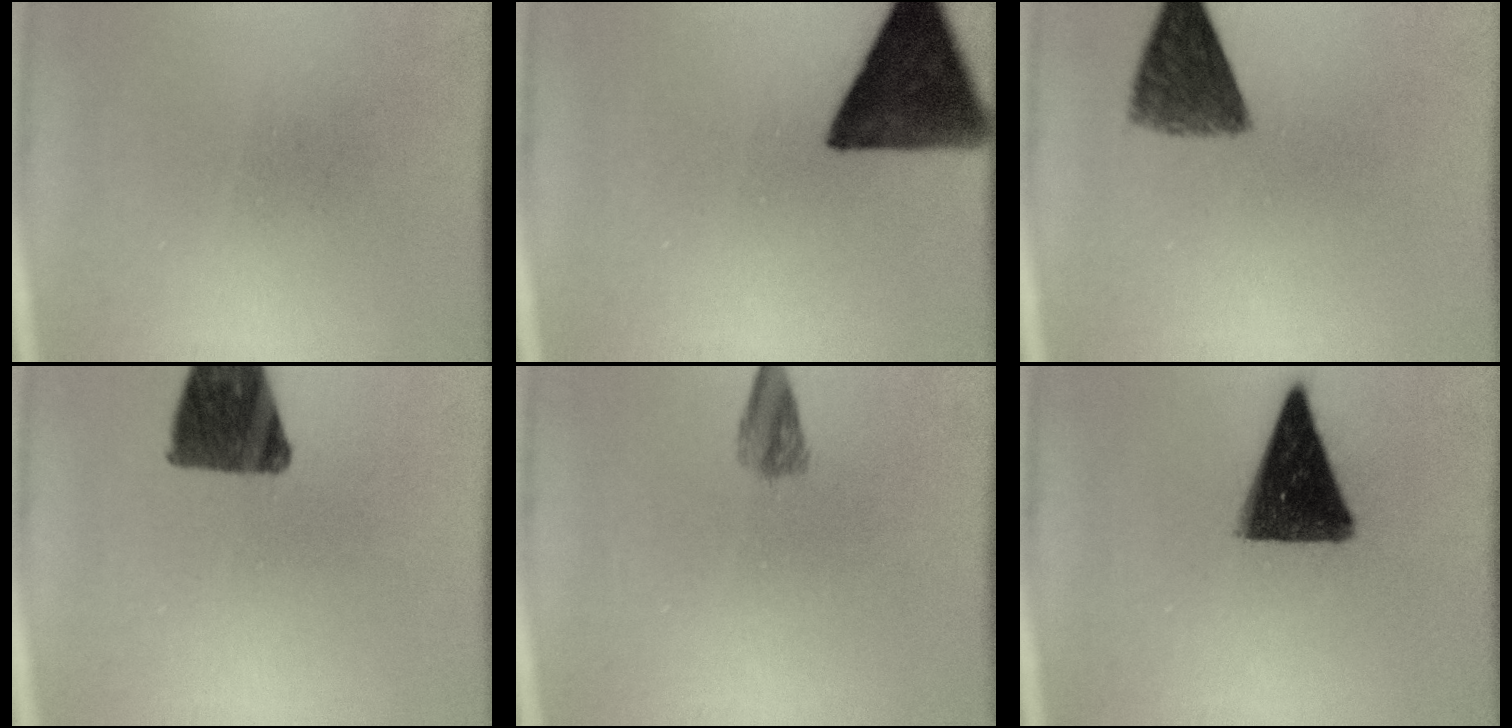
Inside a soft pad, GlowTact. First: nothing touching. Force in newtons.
{"total": 14.2}
{"total": 7.8}
{"total": 11.9}
{"total": 2.5}
{"total": 13.6}